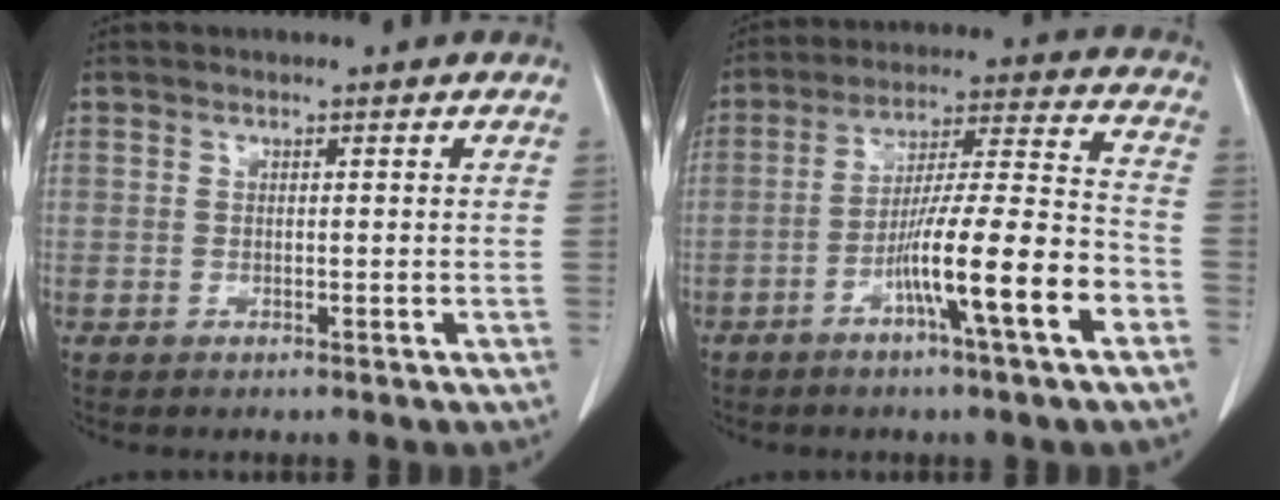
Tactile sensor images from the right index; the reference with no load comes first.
{"total": 14.2, "force": [-6.3, -0.2, 12.8], "torque": [-0.217, 0.004, -0.106]}